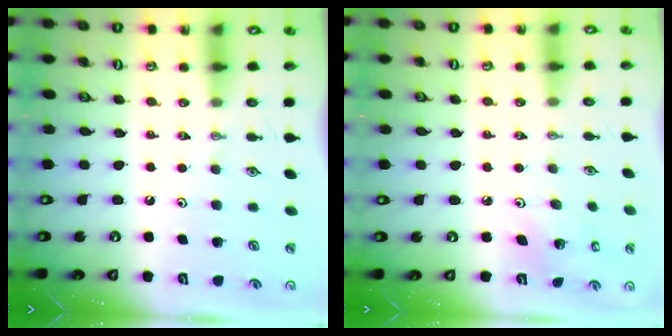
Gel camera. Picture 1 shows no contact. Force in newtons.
{"total": 3.3, "press": 3.3, "slide": 0.1}